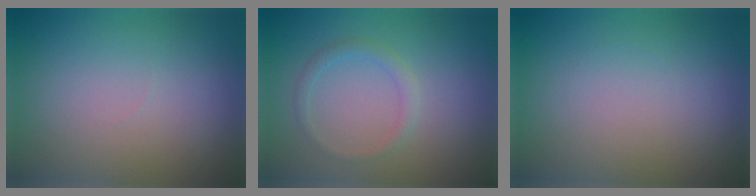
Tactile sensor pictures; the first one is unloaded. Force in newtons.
{"total": 1.4, "press": 1.4, "slide": 0.1}
{"total": 0.0}